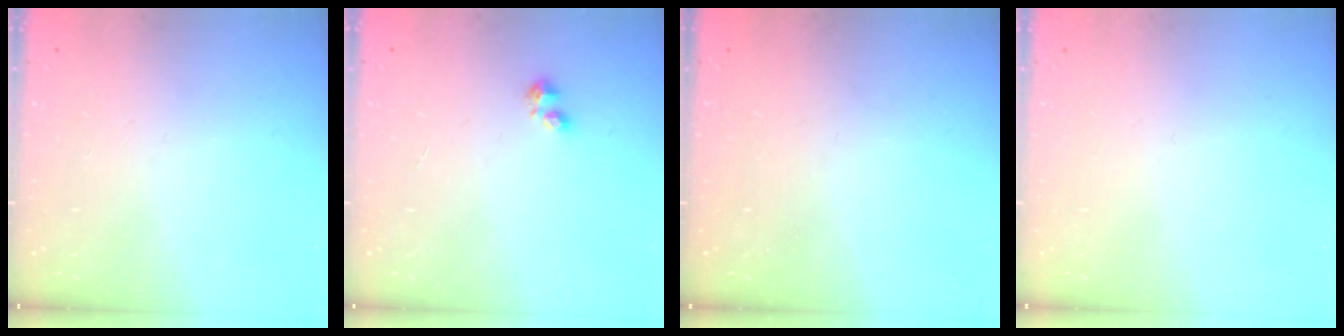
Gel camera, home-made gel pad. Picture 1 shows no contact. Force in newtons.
{"total": 2.4, "press": 2.3, "slide": 0.6}
{"total": 0.7, "press": 0.6, "slide": 0.4}
{"total": 0.0}